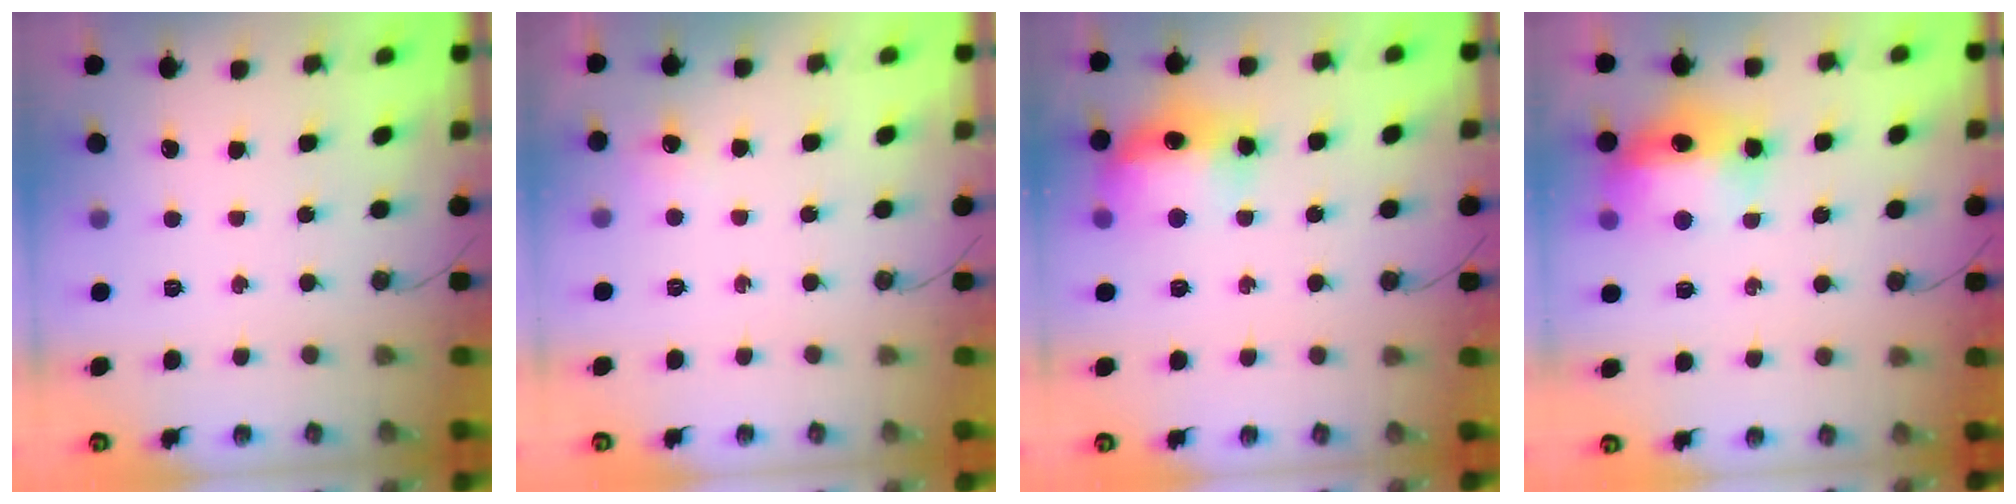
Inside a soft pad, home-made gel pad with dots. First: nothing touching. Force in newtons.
{"total": 6.1, "press": 6.1, "slide": 0.7}
{"total": 14.4, "press": 14.3, "slide": 1.1}
{"total": 14.4, "press": 14.3, "slide": 1.3}